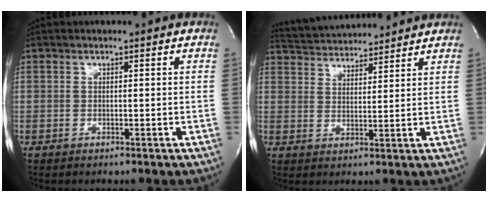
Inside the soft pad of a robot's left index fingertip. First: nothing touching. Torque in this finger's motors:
{"motor_torque": [-0.33, -0.11, 0.09, 0.05]}